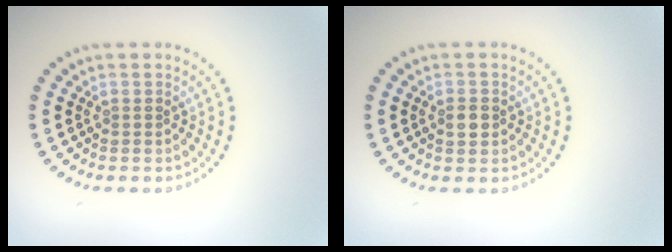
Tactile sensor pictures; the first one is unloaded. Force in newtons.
{"total": 1.5, "press": 1.5, "slide": 0.2}